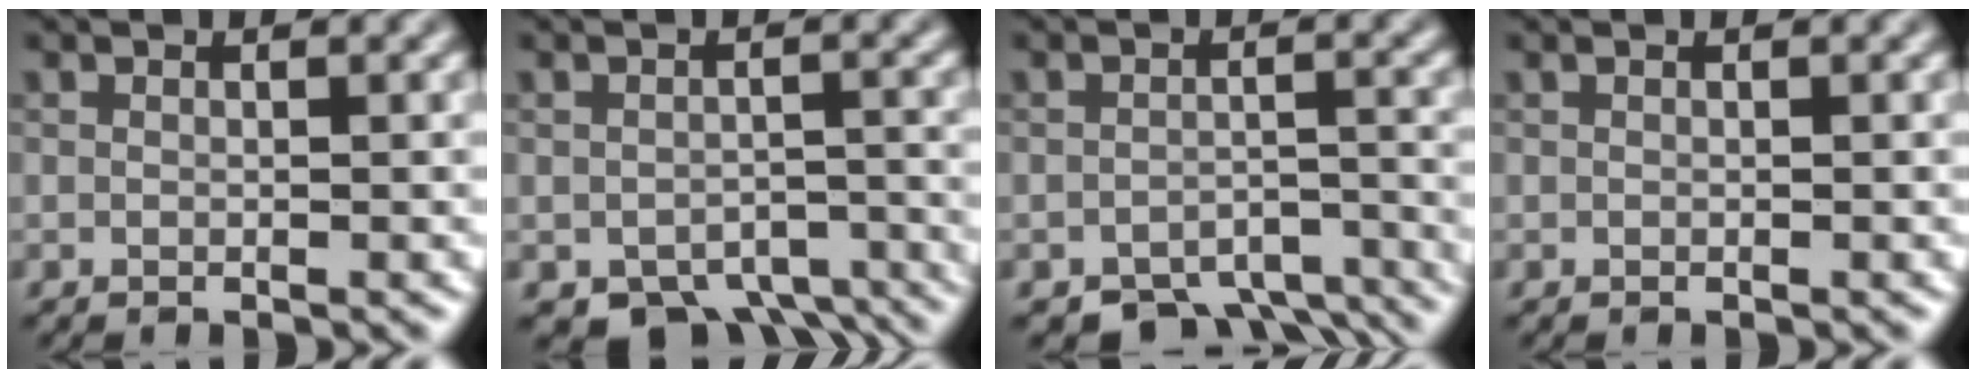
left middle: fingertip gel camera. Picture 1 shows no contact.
{"total": 5.9, "force": [-4.2, 3.0, 2.8], "torque": [-0.027, -0.022, -0.055]}
{"total": 6.5, "force": [-5.6, 2.4, 2.3], "torque": [-0.025, -0.018, -0.077]}
{"total": 0.0}